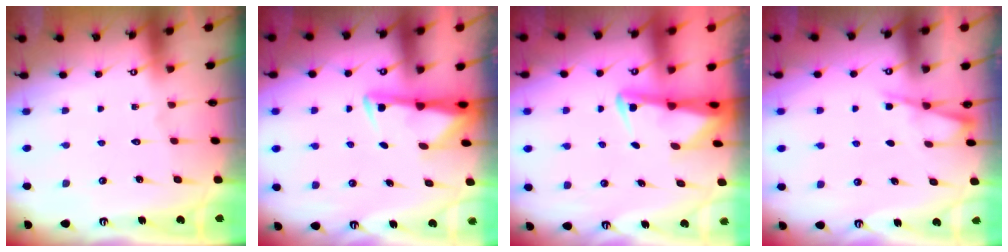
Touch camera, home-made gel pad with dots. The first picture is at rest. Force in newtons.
{"total": 2.9, "press": 2.9, "slide": 0.5}
{"total": 2.7, "press": 2.6, "slide": 0.6}
{"total": 2.7, "press": 2.7, "slide": 0.3}